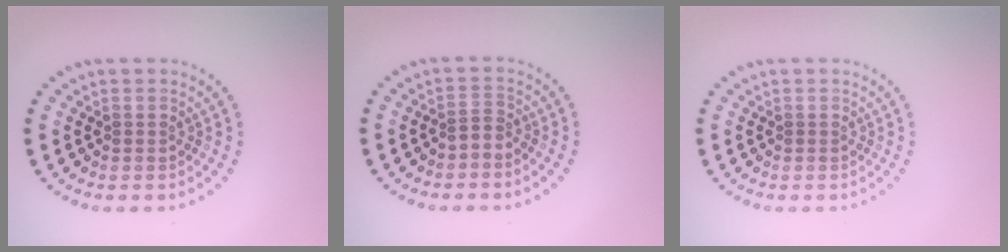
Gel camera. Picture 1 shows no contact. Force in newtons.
{"total": 1.2, "press": 0.6, "slide": 1.0}
{"total": 0.0}